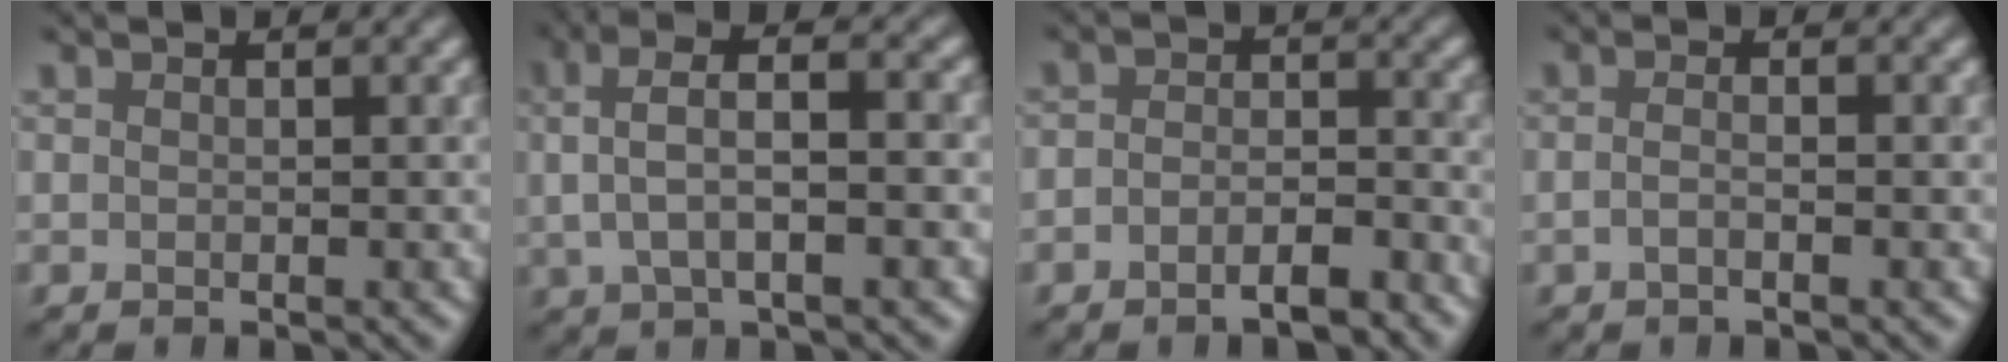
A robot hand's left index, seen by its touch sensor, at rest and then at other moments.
{"total": 5.1, "force": [1.0, 1.9, 4.7], "torque": [-0.085, 0.013, 0.013]}
{"total": 3.3, "force": [-2.1, 1.5, 2.0], "torque": [-0.028, 0.007, -0.036]}
{"total": 1.3, "force": [-0.5, 0.4, 1.2], "torque": [-0.023, 0.000, -0.013]}